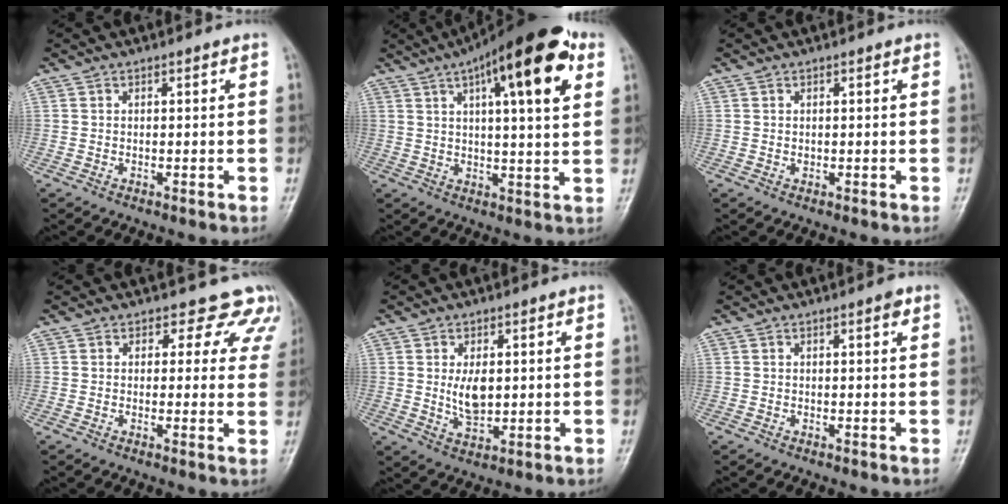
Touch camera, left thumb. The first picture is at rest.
{"total": 19.3, "force": [8.6, 5.7, 16.3], "torque": [-0.224, -0.005, 0.121]}
{"total": 0.6, "force": [0.1, 0.5, 0.3], "torque": [-0.002, 0.000, 0.000]}
{"total": 8.0, "force": [6.4, 4.7, 1.3], "torque": [0.040, -0.023, 0.043]}
{"total": 5.8, "force": [0.7, 3.4, 4.6], "torque": [-0.069, -0.012, 0.018]}
{"total": 1.1, "force": [0.6, 0.4, 0.9], "torque": [-0.011, 0.000, 0.005]}